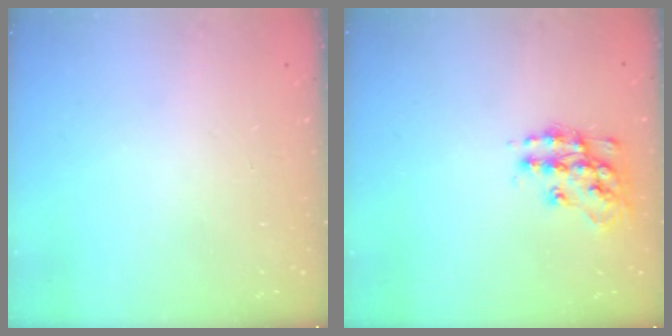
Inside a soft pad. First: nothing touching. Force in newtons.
{"total": 13.7, "press": 13.7, "slide": 0.6}